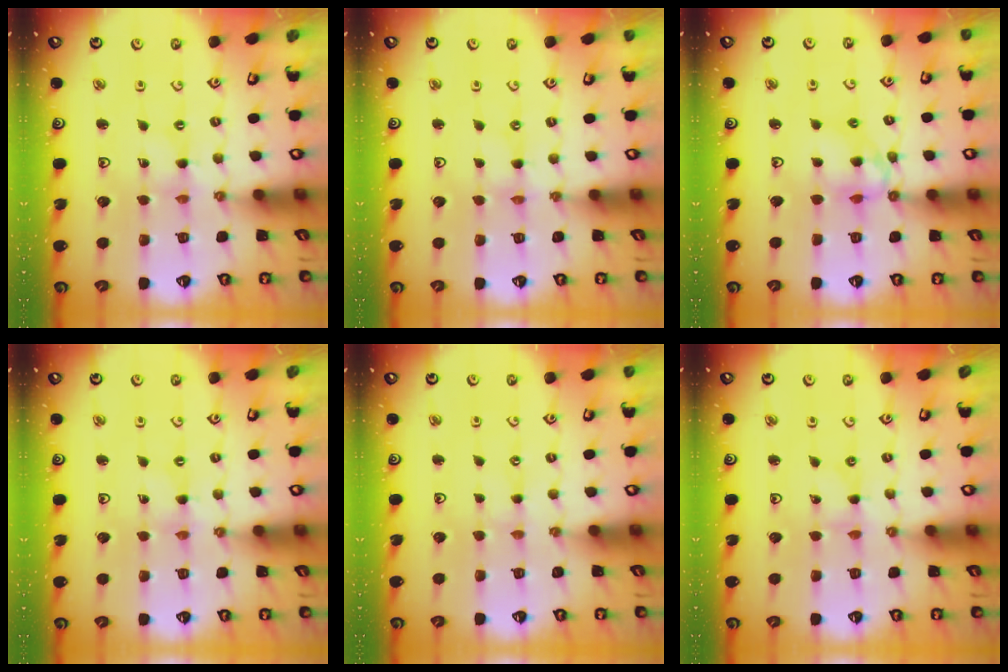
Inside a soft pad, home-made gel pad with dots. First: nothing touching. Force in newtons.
{"total": 0.0}
{"total": 10.9, "press": 10.9, "slide": 1.0}
{"total": 0.0}
{"total": 0.7, "press": 0.6, "slide": 0.1}
{"total": 0.0}